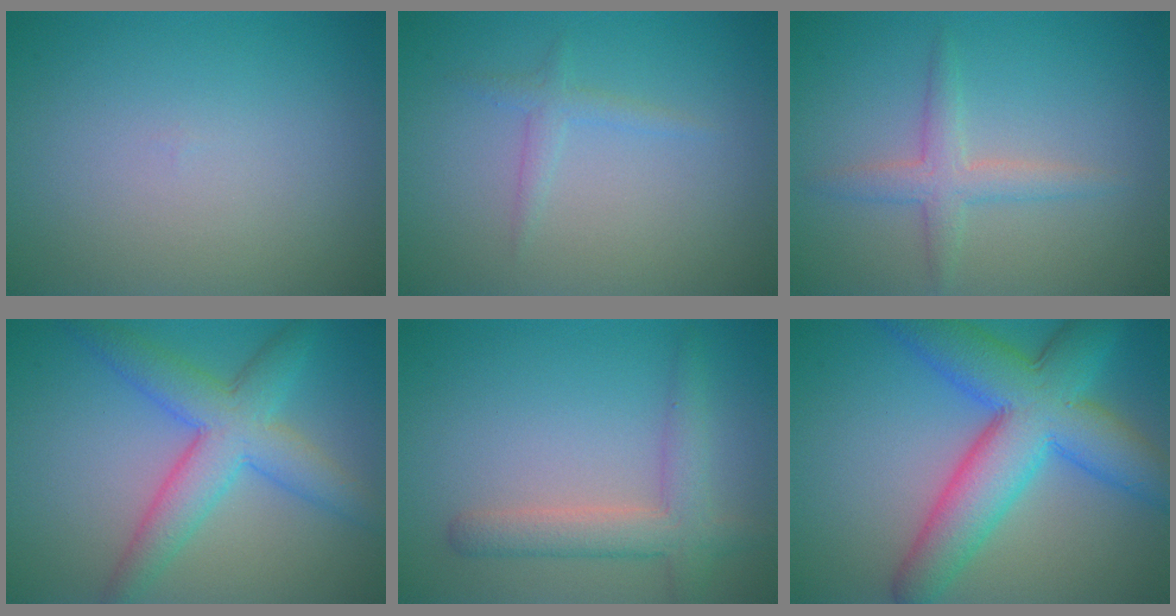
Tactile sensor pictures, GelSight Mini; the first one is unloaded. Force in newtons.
{"total": 1.3, "press": 1.3, "slide": 0.1}
{"total": 2.5, "press": 2.5, "slide": 0.1}
{"total": 6.1, "press": 6.1, "slide": 0.1}
{"total": 3.7, "press": 3.7, "slide": 0.2}
{"total": 9.9, "press": 9.9, "slide": 0.1}